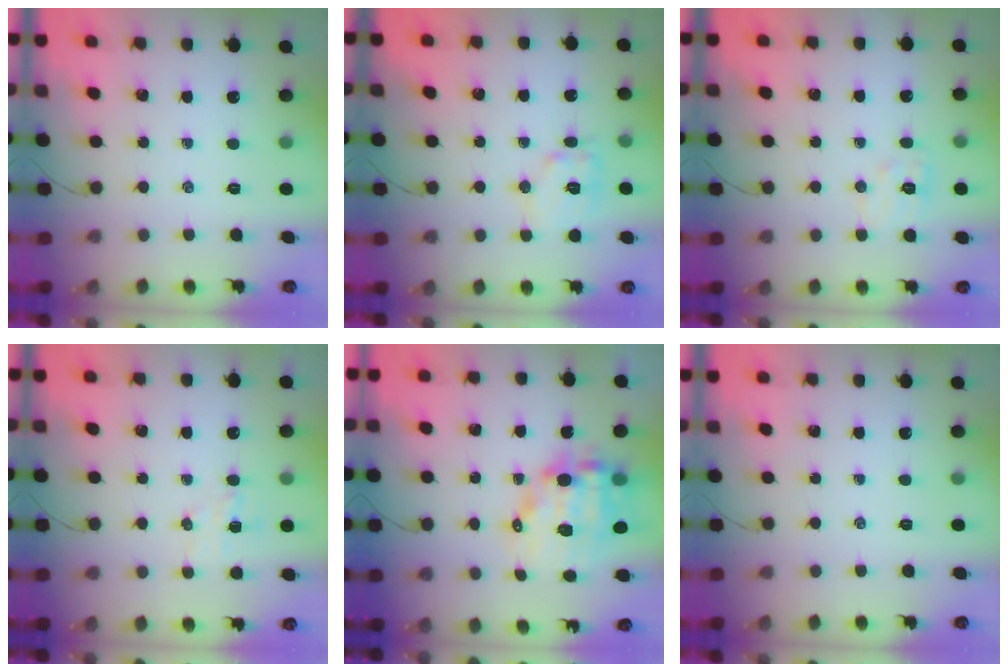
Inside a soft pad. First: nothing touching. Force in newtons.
{"total": 9.7, "press": 9.7, "slide": 0.4}
{"total": 7.4, "press": 7.3, "slide": 1.5}
{"total": 4.8, "press": 4.7, "slide": 1.1}
{"total": 12.1, "press": 11.7, "slide": 2.9}
{"total": 0.0}